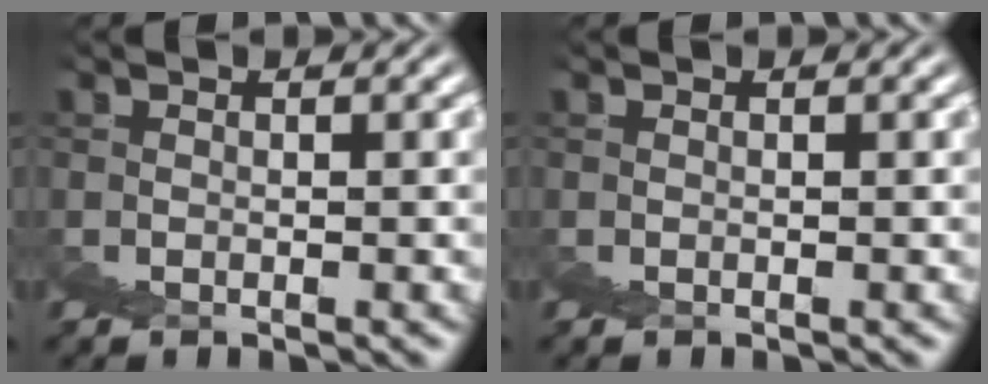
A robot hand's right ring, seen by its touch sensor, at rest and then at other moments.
{"total": 0.0}